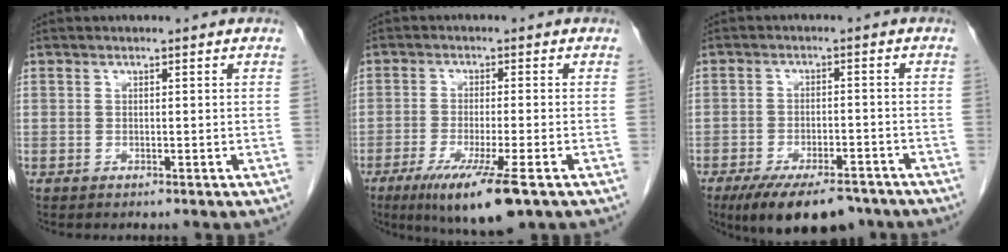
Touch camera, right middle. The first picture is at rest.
{"total": 10.2, "force": [-5.9, 0.7, 8.4], "torque": [-0.146, -0.032, -0.093]}
{"total": 12.0, "force": [-9.2, 4.2, 6.5], "torque": [-0.098, -0.006, -0.140]}